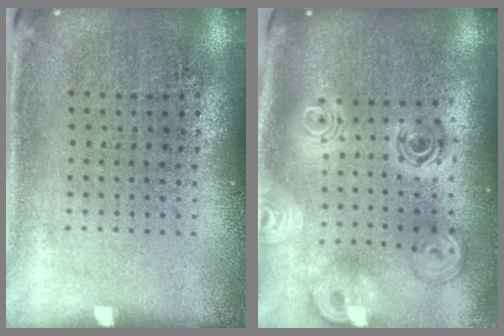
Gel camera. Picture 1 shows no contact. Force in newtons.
{"total": 2.6, "press": 1.9, "slide": 1.7}